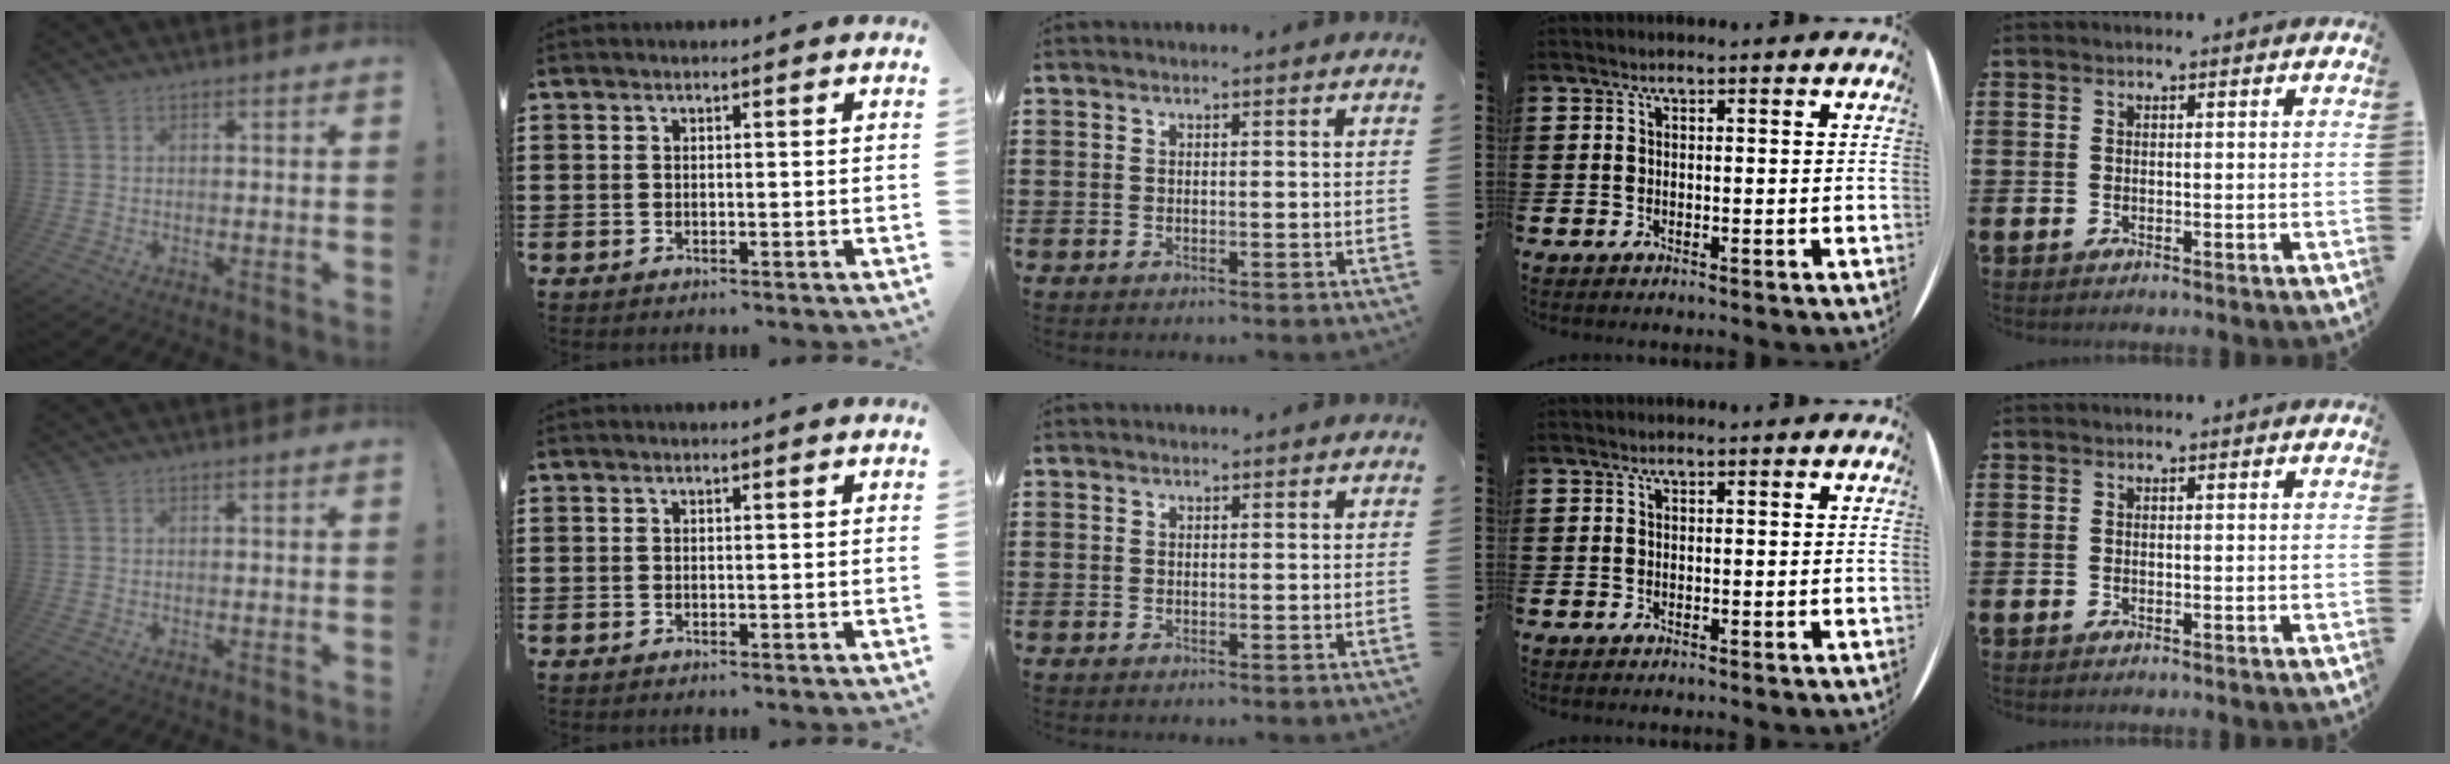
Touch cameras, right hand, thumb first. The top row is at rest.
{}